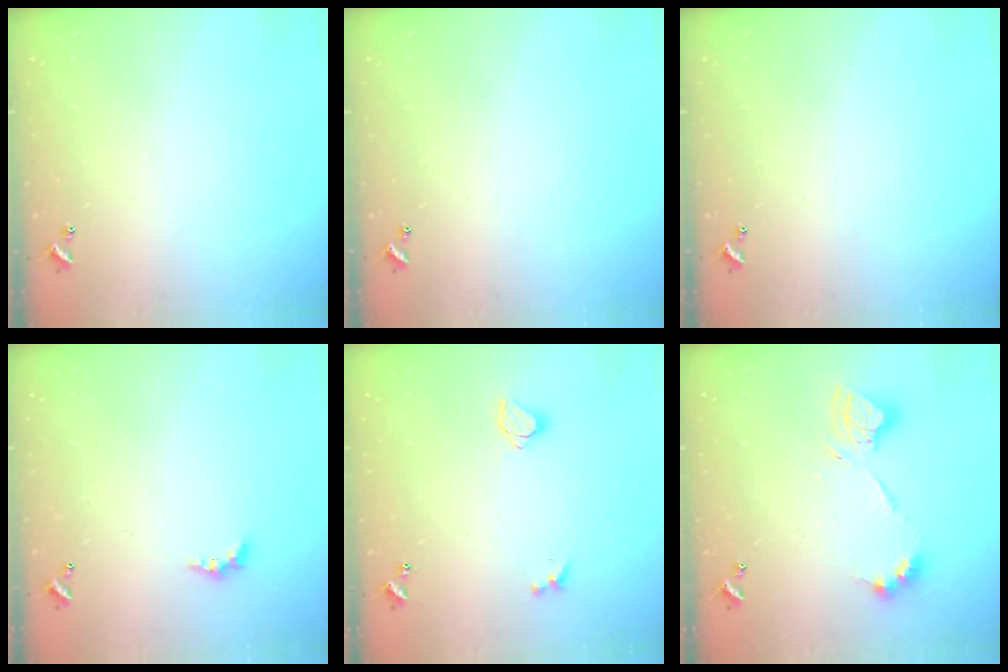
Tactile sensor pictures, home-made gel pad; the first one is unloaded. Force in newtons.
{"total": 0.0}
{"total": 0.0}
{"total": 2.2, "press": 2.2, "slide": 0.6}
{"total": 1.5, "press": 1.5, "slide": 0.3}
{"total": 10.9, "press": 10.9, "slide": 1.0}